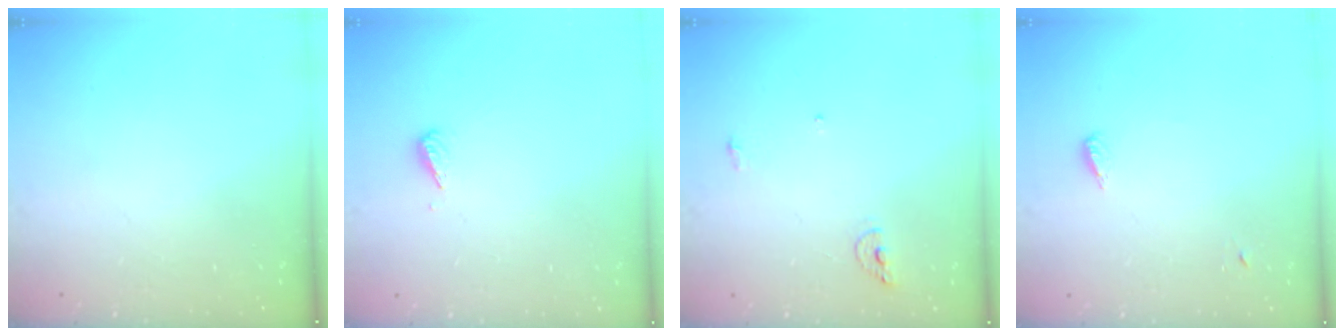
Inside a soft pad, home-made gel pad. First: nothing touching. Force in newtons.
{"total": 3.6, "press": 3.6, "slide": 0.5}
{"total": 6.3, "press": 6.3, "slide": 0.3}
{"total": 3.1, "press": 3.0, "slide": 0.7}